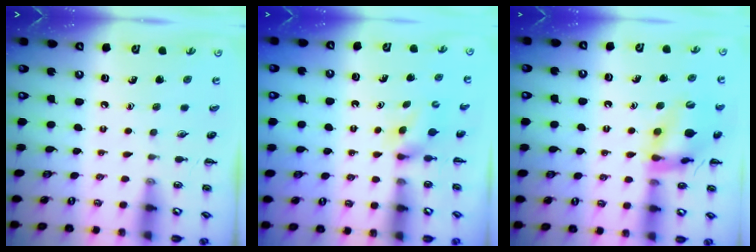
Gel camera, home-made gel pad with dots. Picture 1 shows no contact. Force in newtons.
{"total": 3.5, "press": 3.4, "slide": 1.0}
{"total": 16.3, "press": 16.1, "slide": 2.8}